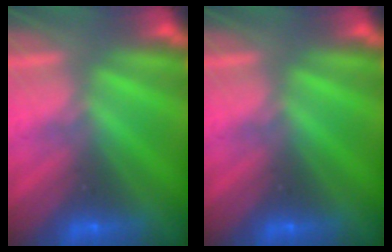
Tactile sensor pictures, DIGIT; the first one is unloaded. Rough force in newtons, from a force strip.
{"total": 0.0}